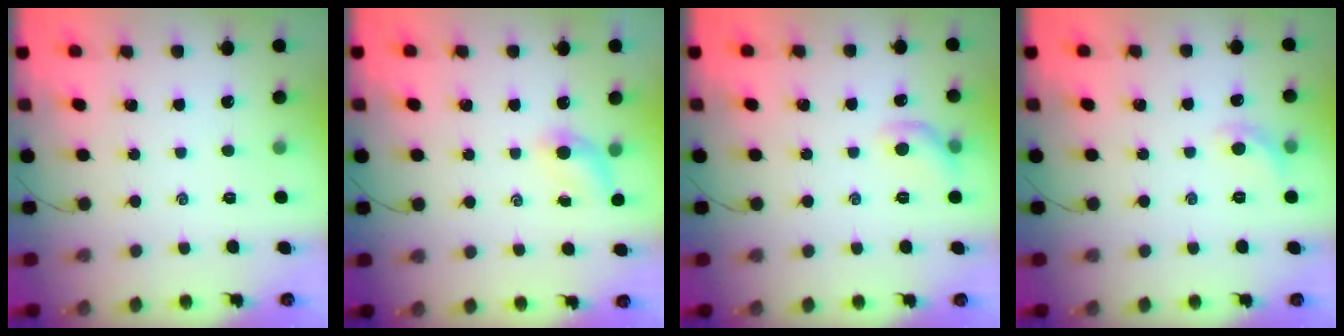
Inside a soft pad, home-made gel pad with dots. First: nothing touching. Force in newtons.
{"total": 4.7, "press": 4.5, "slide": 1.2}
{"total": 7.4, "press": 7.3, "slide": 1.0}
{"total": 5.7, "press": 5.6, "slide": 1.1}